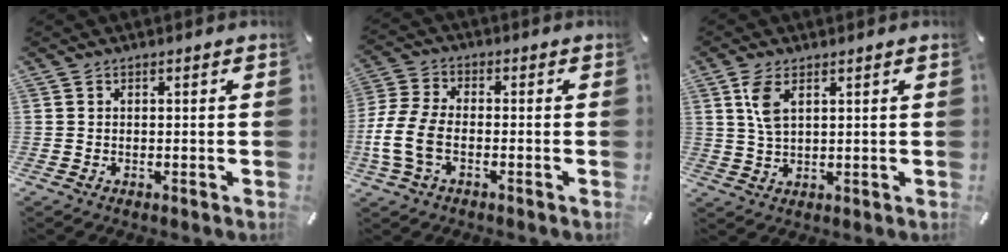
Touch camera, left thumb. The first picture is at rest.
{"total": 8.6, "force": [-2.8, 5.1, 6.3], "torque": [-0.146, 0.001, -0.050]}
{"total": 5.3, "force": [2.4, 2.2, 4.2], "torque": [-0.090, 0.003, 0.042]}